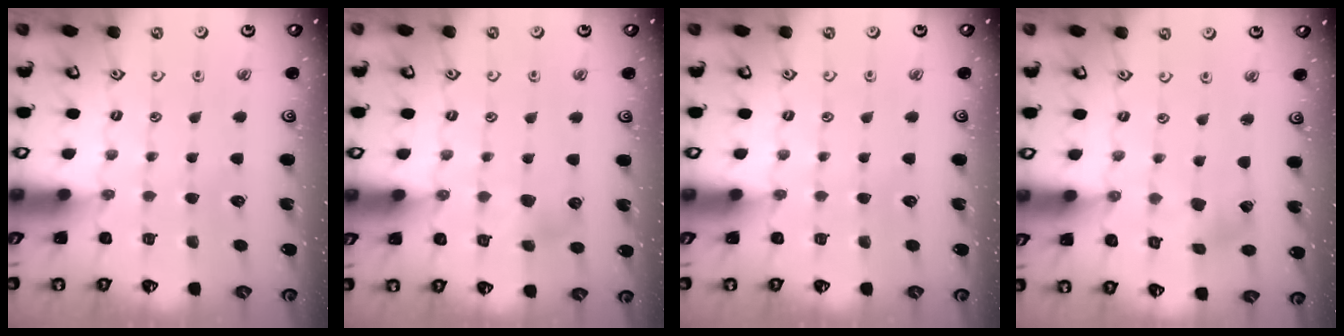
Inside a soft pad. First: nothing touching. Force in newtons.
{"total": 5.1, "press": 5.1, "slide": 0.5}
{"total": 0.0}
{"total": 1.7, "press": 1.7, "slide": 0.2}